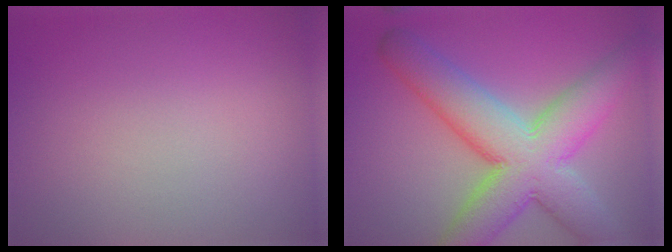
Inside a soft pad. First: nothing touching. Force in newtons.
{"total": 10.2, "press": 10.2, "slide": 0.5}